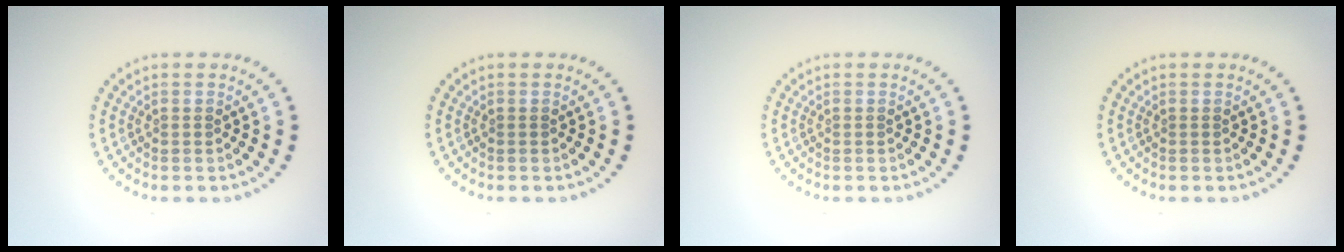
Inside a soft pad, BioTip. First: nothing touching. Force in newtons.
{"total": 0.0}
{"total": 0.0}
{"total": 0.0}